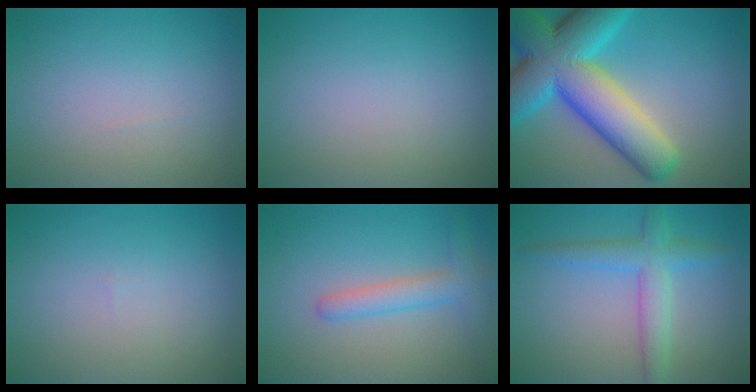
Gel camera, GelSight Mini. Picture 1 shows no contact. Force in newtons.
{"total": 0.0}
{"total": 13.8, "press": 13.8, "slide": 0.6}
{"total": 0.0}
{"total": 3.0, "press": 3.0, "slide": 0.2}
{"total": 3.9, "press": 3.9, "slide": 0.0}